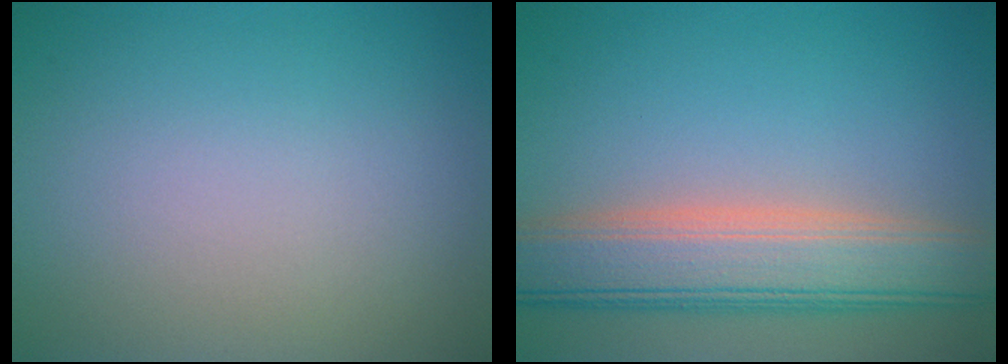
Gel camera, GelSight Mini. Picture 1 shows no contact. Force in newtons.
{"total": 7.7, "press": 7.6, "slide": 0.7}